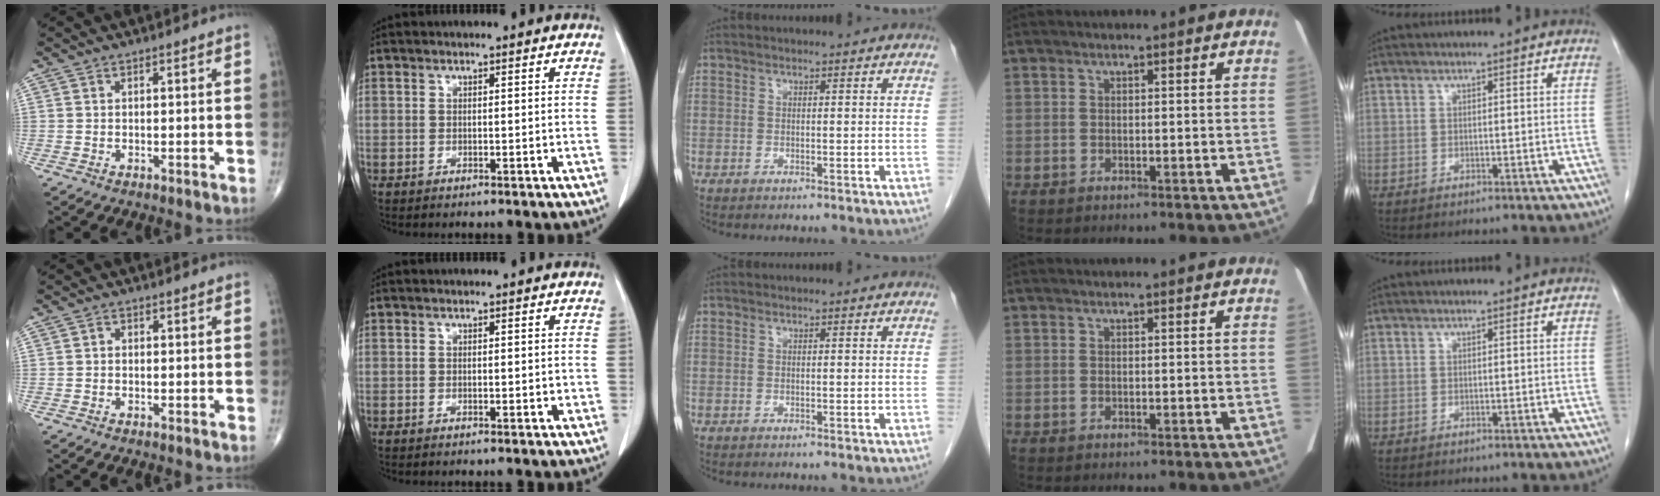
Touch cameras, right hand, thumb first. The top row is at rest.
{"thumb": {"total": 0.7, "force": [-0.1, 0.6, 0.3], "torque": [0.006, 0.002, -0.008]}, "index": {"total": 0.9, "force": [0.1, 0.5, 0.7], "torque": [-0.004, 0.000, 0.004]}}